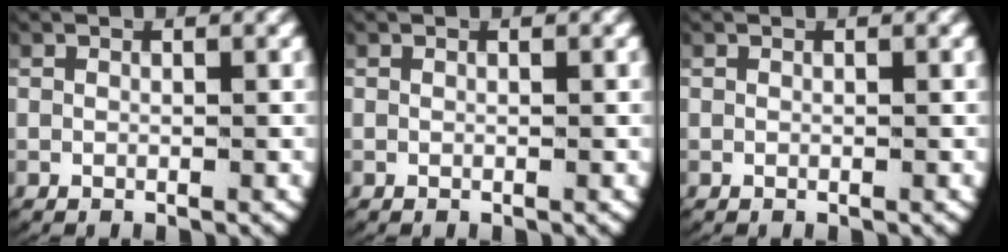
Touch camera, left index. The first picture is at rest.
{"total": 0.0}
{"total": 0.0}